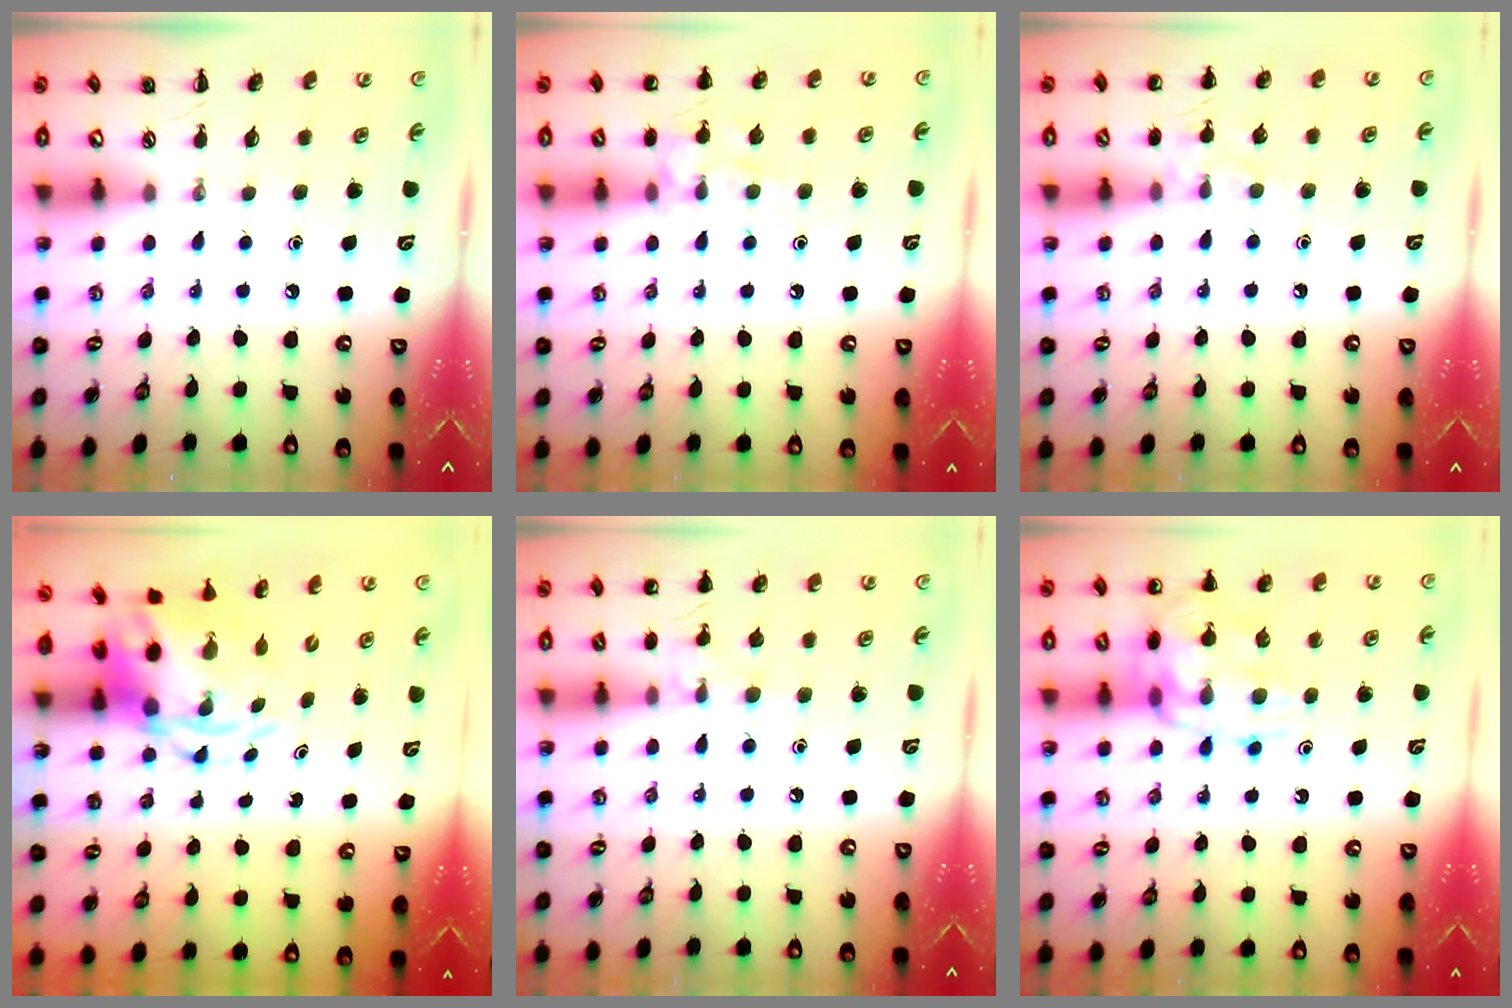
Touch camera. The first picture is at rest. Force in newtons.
{"total": 9.5, "press": 9.5, "slide": 0.6}
{"total": 7.6, "press": 7.4, "slide": 1.7}
{"total": 6.0, "press": 5.9, "slide": 1.5}
{"total": 8.9, "press": 8.6, "slide": 2.3}
{"total": 16.3, "press": 16.1, "slide": 2.3}